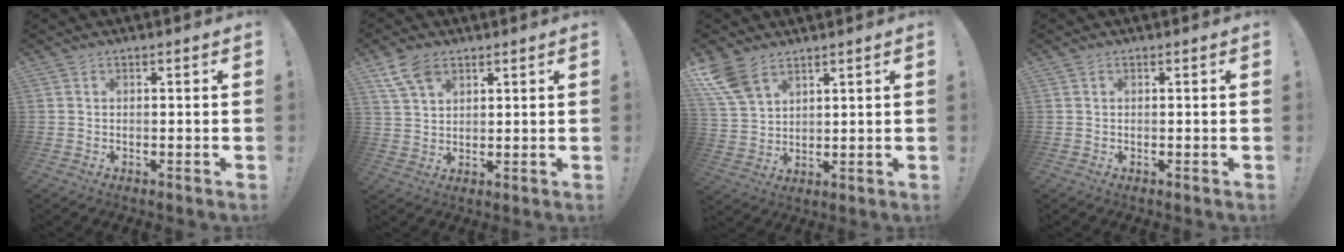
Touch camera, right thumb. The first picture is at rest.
{"total": 7.8, "force": [4.9, 4.4, 4.2], "torque": [-0.082, -0.012, 0.096]}
{"total": 9.4, "force": [6.5, 5.1, 4.5], "torque": [-0.099, -0.029, 0.130]}
{"total": 0.0}